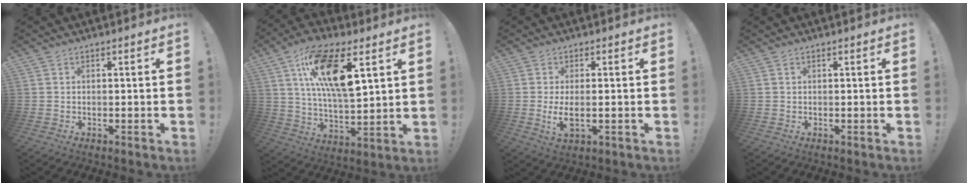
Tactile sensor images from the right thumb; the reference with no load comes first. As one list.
[{"total": 17.5, "force": [7.7, 6.5, 14.3], "torque": [-0.255, -0.020, 0.127]}, {"total": 5.4, "force": [-0.8, 1.8, 5.1], "torque": [-0.093, -0.014, -0.013]}, {"total": 0.0}]